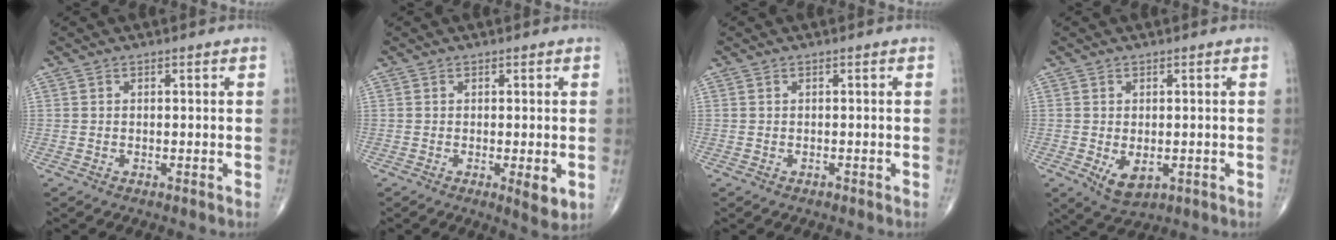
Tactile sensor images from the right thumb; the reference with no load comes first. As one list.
[{"total": 3.7, "force": [-0.7, 0.9, 3.6], "torque": [-0.054, -0.014, -0.012]}, {"total": 0.0}, {"total": 4.7, "force": [-1.1, 2.8, 3.6], "torque": [-0.051, -0.011, -0.006]}]